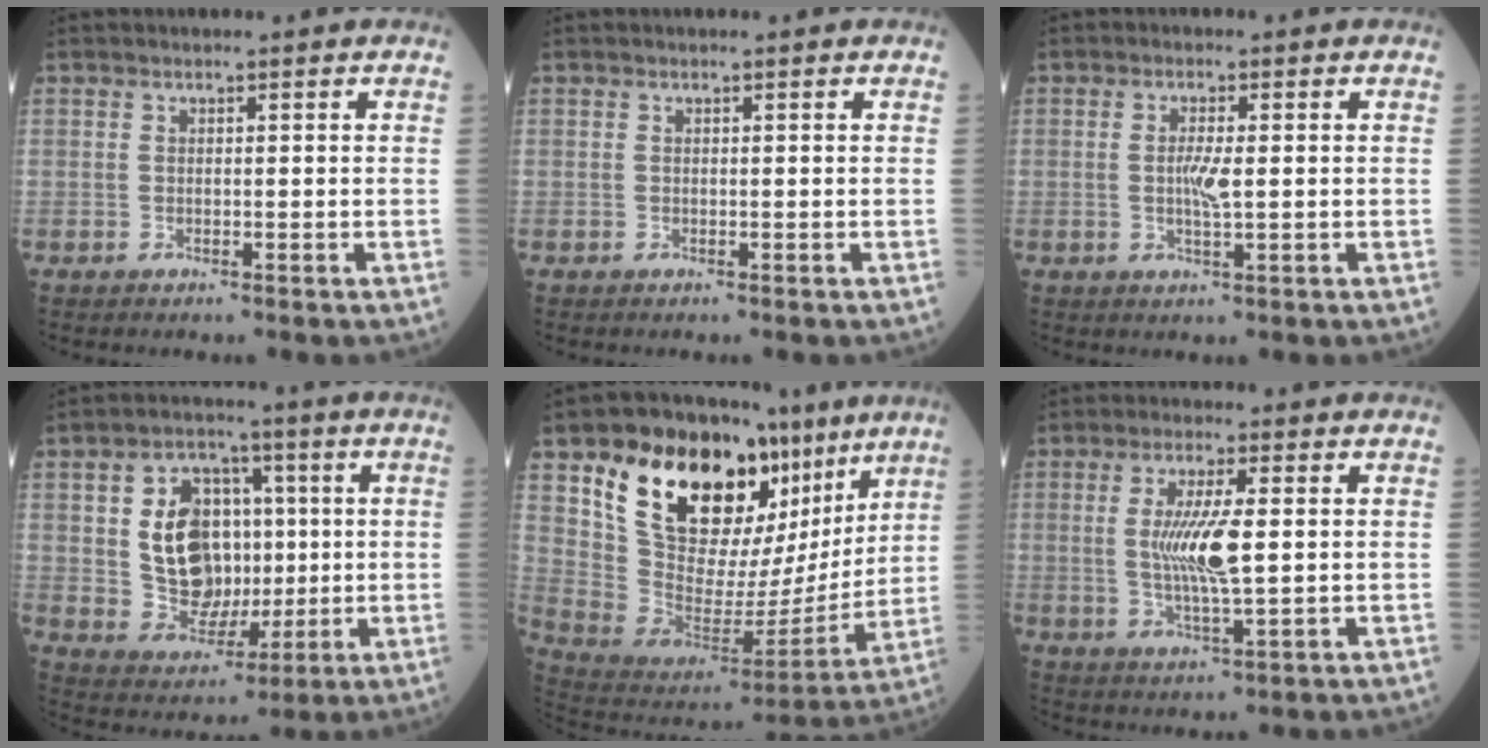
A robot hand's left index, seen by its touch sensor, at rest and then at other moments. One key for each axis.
{"total": 0.0}
{"total": 3.1, "fx": 0.0, "fy": 0.5, "fz": 3.1, "tx": -0.062, "ty": -0.001, "tz": 0.004}
{"total": 11.9, "fx": 1.7, "fy": 8.8, "fz": 7.9, "tx": -0.158, "ty": 0.026, "tz": 0.043}
{"total": 24.7, "fx": 13.8, "fy": 12.8, "fz": 16.0, "tx": -0.229, "ty": 0.033, "tz": 0.243}
{"total": 8.1, "fx": 0.6, "fy": 1.1, "fz": 8.0, "tx": -0.165, "ty": -0.006, "tz": 0.016}